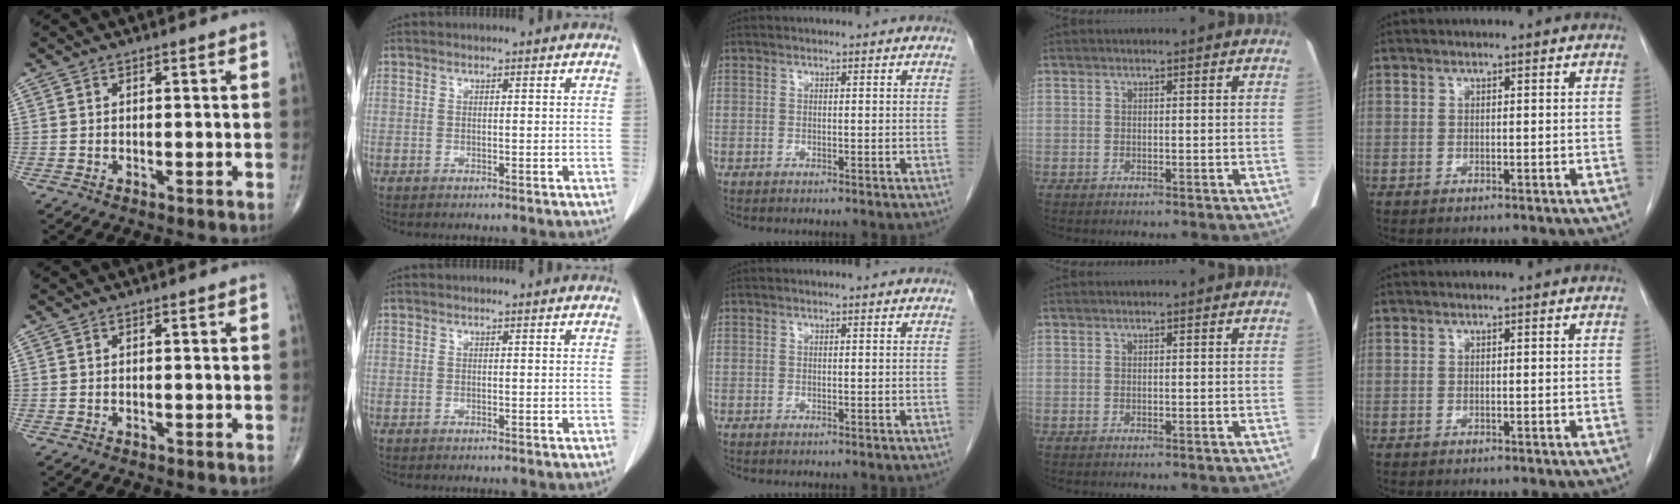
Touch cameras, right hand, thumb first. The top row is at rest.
{}